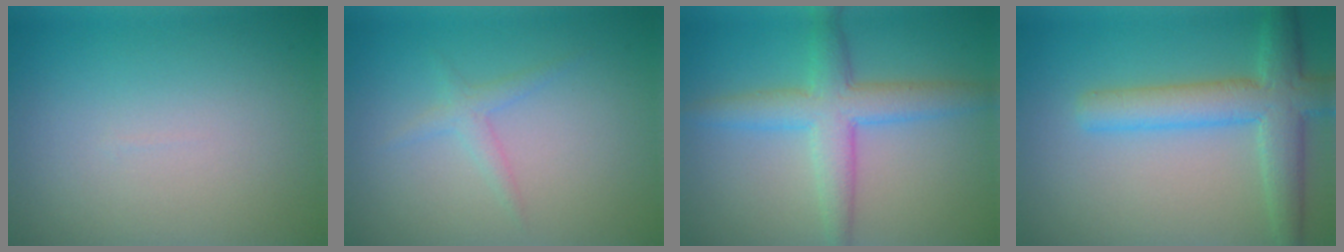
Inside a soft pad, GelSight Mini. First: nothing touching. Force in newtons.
{"total": 1.4, "press": 1.4, "slide": 0.0}
{"total": 4.8, "press": 4.8, "slide": 0.1}
{"total": 5.6, "press": 5.6, "slide": 0.3}